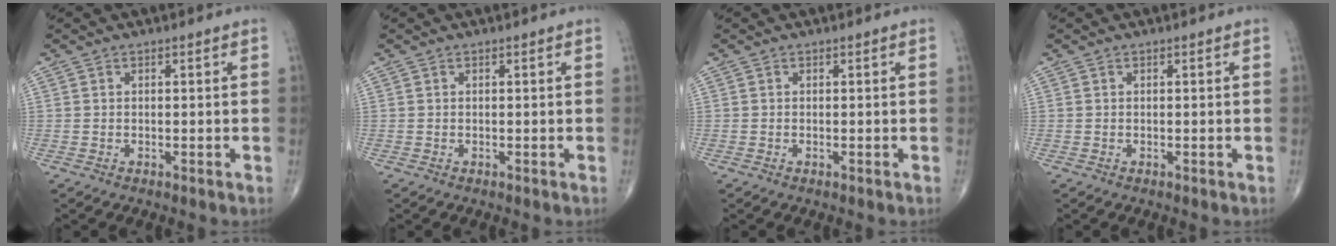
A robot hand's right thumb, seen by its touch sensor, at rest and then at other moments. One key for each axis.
{"total": 0.0}
{"total": 0.0}
{"total": 0.0}